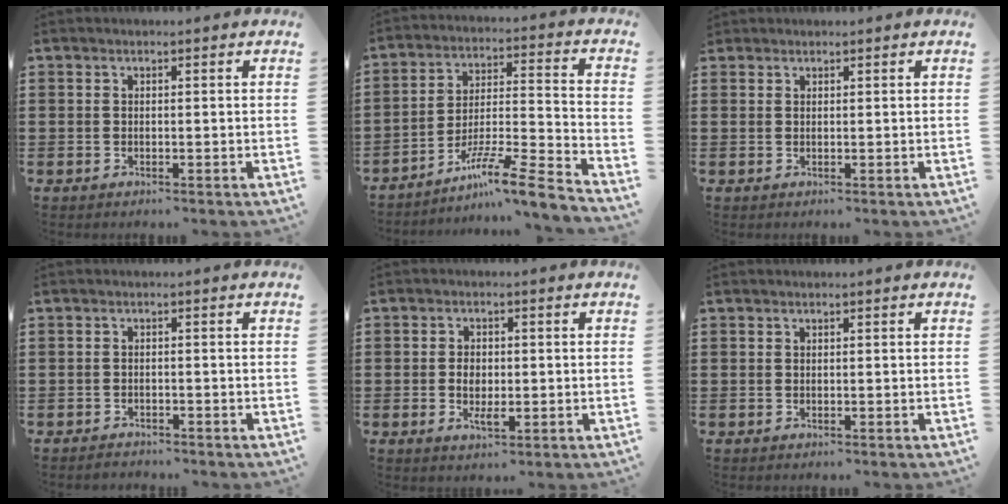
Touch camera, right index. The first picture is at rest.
{"total": 9.7, "force": [-7.7, 0.1, 5.9], "torque": [-0.088, 0.009, -0.150]}
{"total": 0.7, "force": [0.6, 0.3, -0.1], "torque": [0.001, 0.001, 0.013]}
{"total": 1.2, "force": [-1.2, 0.1, -0.1], "torque": [-0.002, 0.002, -0.027]}
{"total": 3.1, "force": [-0.4, 1.8, 2.5], "torque": [-0.048, 0.003, -0.008]}
{"total": 0.0}